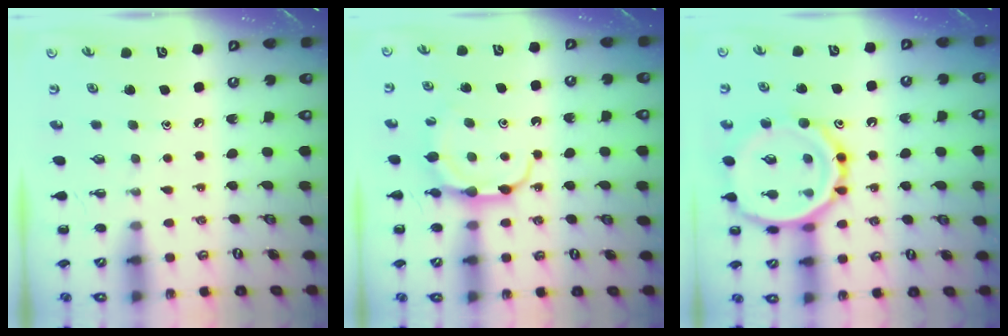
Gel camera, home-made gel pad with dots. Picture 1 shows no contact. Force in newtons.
{"total": 7.9, "press": 7.8, "slide": 1.0}
{"total": 19.3, "press": 19.3, "slide": 1.6}